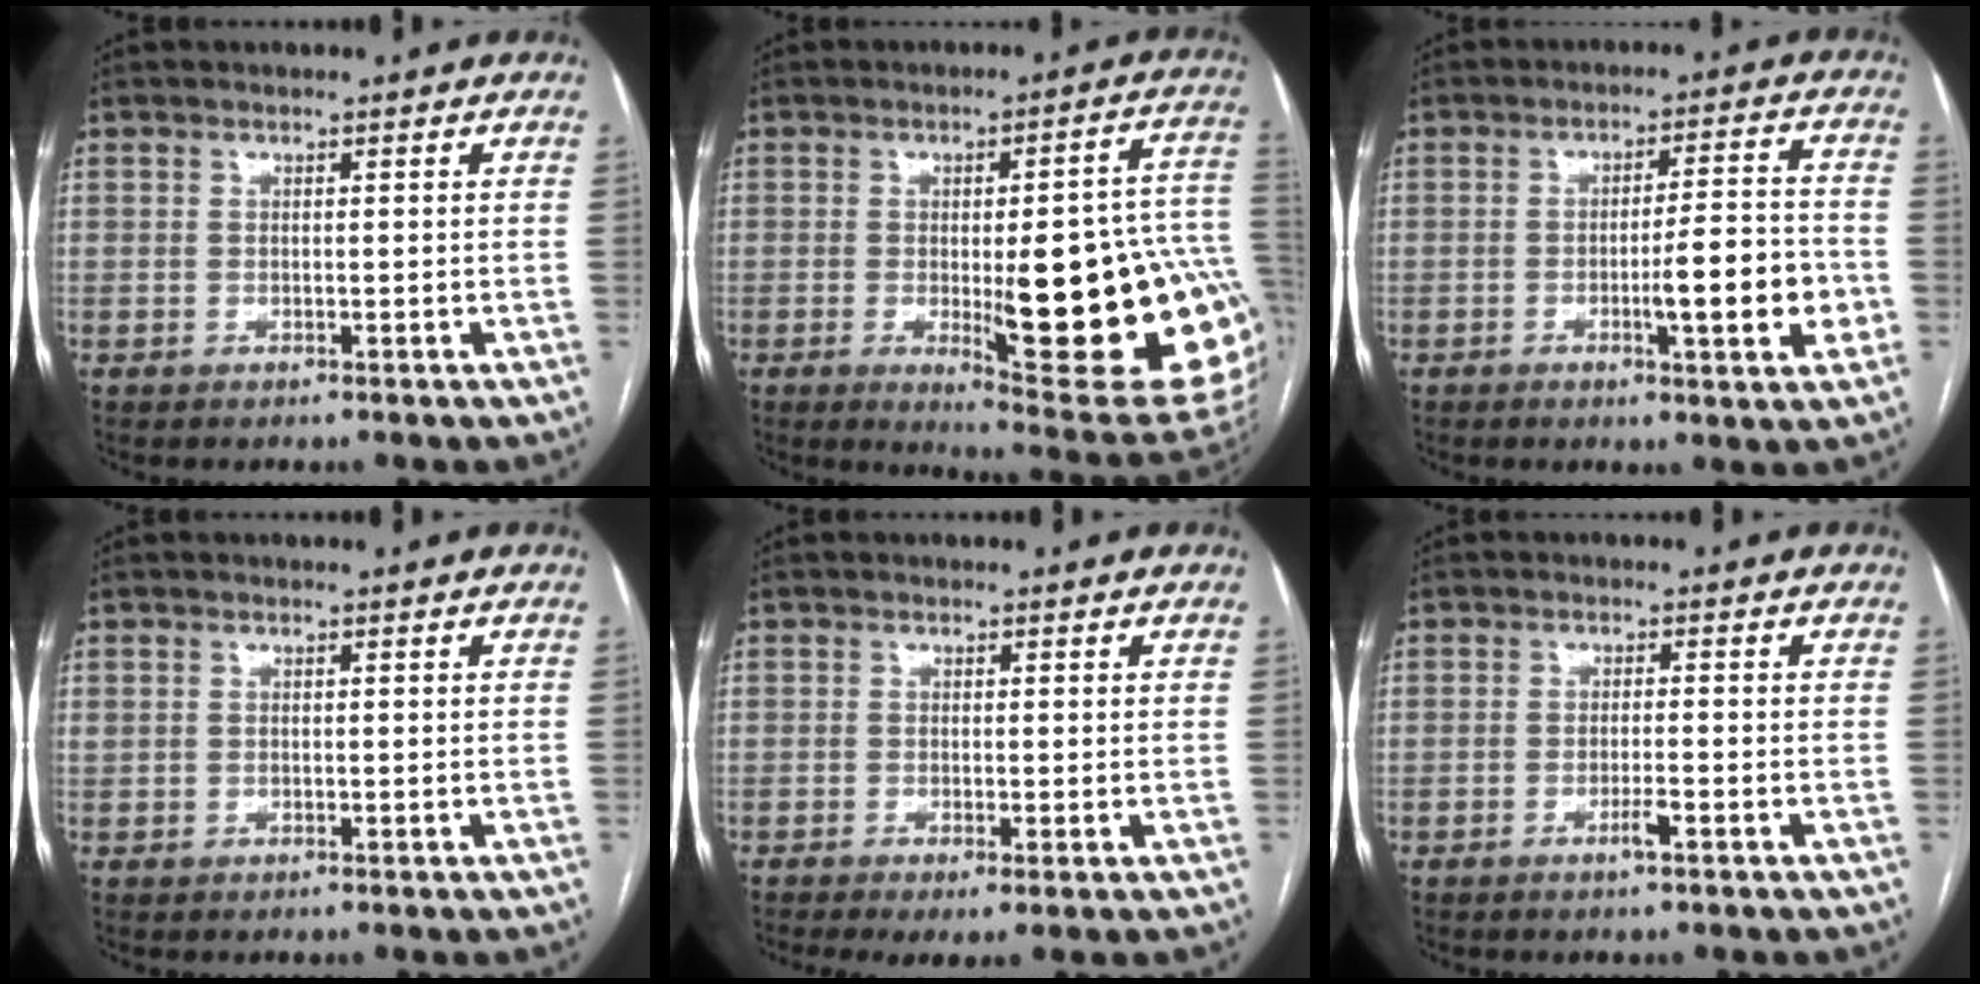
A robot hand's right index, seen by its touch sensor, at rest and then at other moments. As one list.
[{"total": 24.6, "force": [-3.7, 4.4, 23.9], "torque": [-0.215, -0.001, -0.035]}, {"total": 9.5, "force": [-2.6, 1.1, 9.1], "torque": [-0.130, 0.004, -0.036]}, {"total": 0.6, "force": [0.2, 0.6, 0.1], "torque": [0.005, 0.005, 0.003]}, {"total": 3.0, "force": [-1.3, 0.6, 2.6], "torque": [-0.042, -0.011, -0.021]}, {"total": 2.1, "force": [-1.2, 0.0, 1.8], "torque": [-0.033, -0.002, -0.021]}]